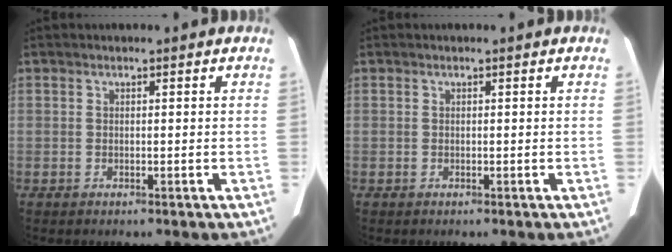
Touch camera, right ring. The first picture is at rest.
{"total": 0.0}